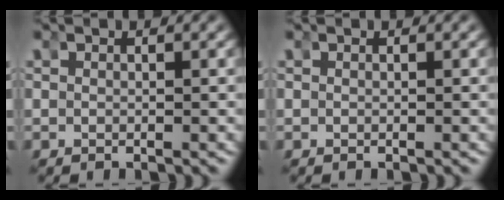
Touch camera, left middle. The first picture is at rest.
{"total": 0.0}